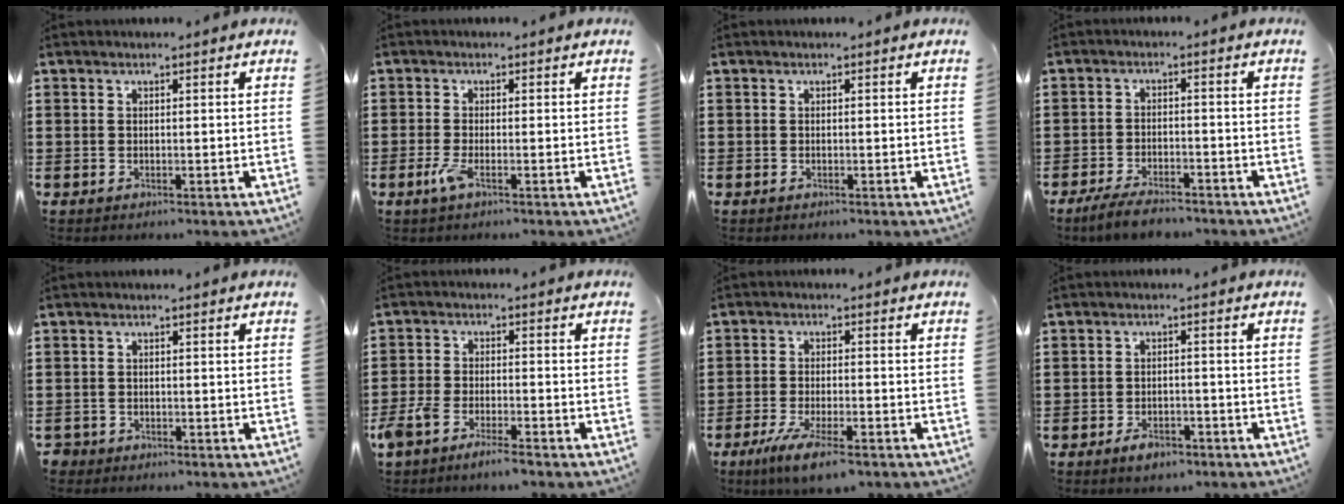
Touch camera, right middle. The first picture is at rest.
{"total": 2.2, "force": [-0.9, 0.4, 2.0], "torque": [-0.057, -0.010, -0.023]}
{"total": 0.0}
{"total": 4.3, "force": [-3.9, 0.8, 1.7], "torque": [-0.034, 0.001, -0.077]}
{"total": 1.2, "force": [-1.0, 0.7, 0.1], "torque": [-0.006, 0.000, -0.023]}
{"total": 4.3, "force": [-3.7, 0.7, 2.1], "torque": [-0.056, -0.005, -0.075]}
{"total": 5.6, "force": [-3.8, 0.8, 4.0], "torque": [-0.083, -0.012, -0.071]}
{"total": 2.9, "force": [-2.3, 1.3, 1.2], "torque": [-0.023, 0.005, -0.045]}